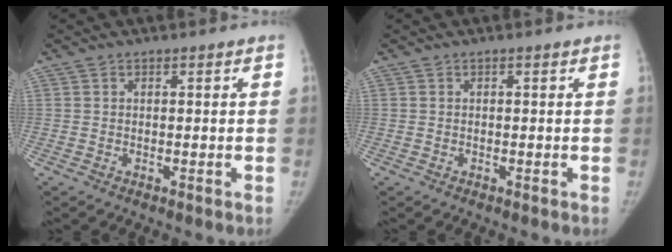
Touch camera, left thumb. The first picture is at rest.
{"total": 0.0}